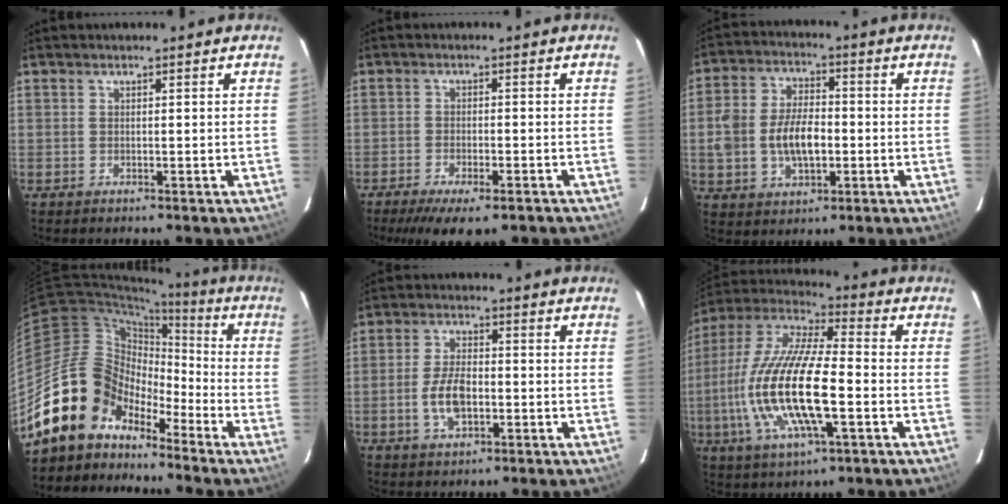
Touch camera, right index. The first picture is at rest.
{"total": 10.3, "force": [-7.6, 3.1, 6.3], "torque": [-0.138, -0.033, -0.118]}
{"total": 11.0, "force": [-1.5, 6.6, 8.7], "torque": [-0.175, 0.013, -0.022]}
{"total": 14.7, "force": [-11.2, 8.7, 3.9], "torque": [-0.078, 0.034, -0.208]}
{"total": 7.1, "force": [-1.8, 3.7, 5.7], "torque": [-0.118, 0.003, -0.030]}
{"total": 21.3, "force": [-4.3, 6.4, 19.8], "torque": [-0.399, -0.013, -0.086]}